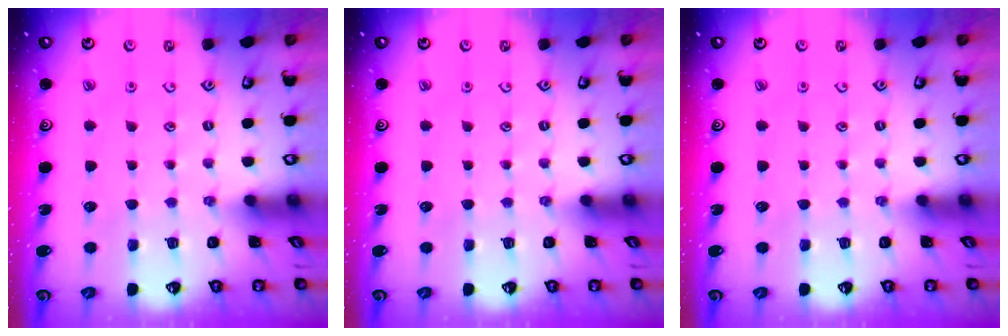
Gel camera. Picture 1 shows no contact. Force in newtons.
{"total": 0.0}
{"total": 0.0}